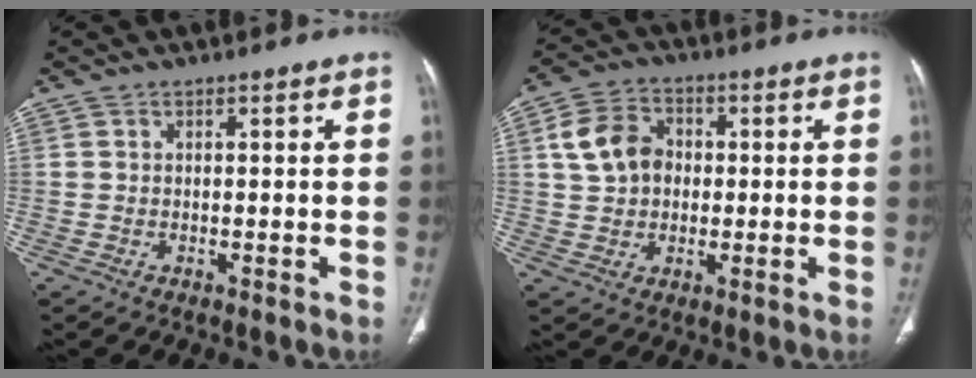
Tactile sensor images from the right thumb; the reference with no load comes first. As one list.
[{"total": 8.9, "force": [1.2, 7.0, 5.4], "torque": [-0.084, 0.014, 0.016]}]